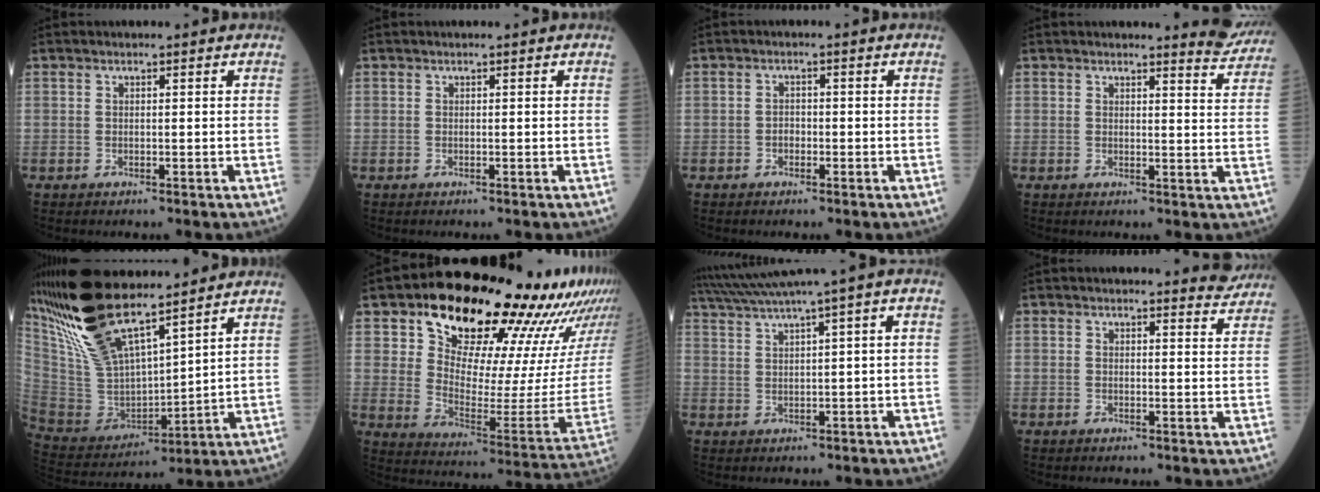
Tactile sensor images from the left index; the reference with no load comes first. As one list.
[{"total": 0.0}, {"total": 1.4, "force": [-0.6, 1.0, 0.7], "torque": [-0.008, 0.004, -0.010]}, {"total": 5.0, "force": [5.0, 0.4, -0.1], "torque": [0.007, -0.038, 0.035]}, {"total": 18.6, "force": [14.5, 4.2, 11.0], "torque": [-0.231, 0.002, 0.286]}, {"total": 24.6, "force": [18.3, 7.7, 14.6], "torque": [-0.209, -0.019, 0.251]}, {"total": 6.8, "force": [4.4, -1.4, 4.9], "torque": [-0.092, 0.027, 0.081]}, {"total": 2.6, "force": [2.6, 0.4, -0.5], "torque": [0.006, -0.023, 0.014]}]